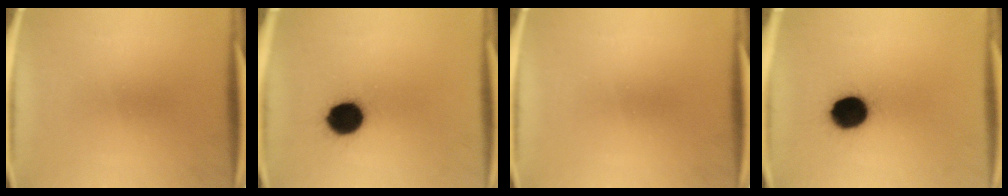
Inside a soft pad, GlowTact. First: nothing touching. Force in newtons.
{"total": 11.1}
{"total": 0.0}
{"total": 12.4}